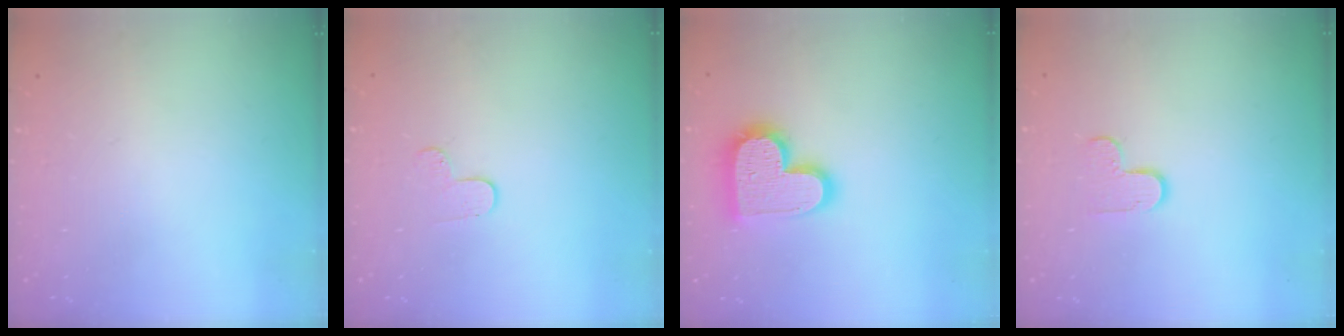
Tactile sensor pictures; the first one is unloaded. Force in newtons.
{"total": 4.0, "press": 3.9, "slide": 0.4}
{"total": 17.1, "press": 17.1, "slide": 1.1}
{"total": 5.1, "press": 5.0, "slide": 0.5}